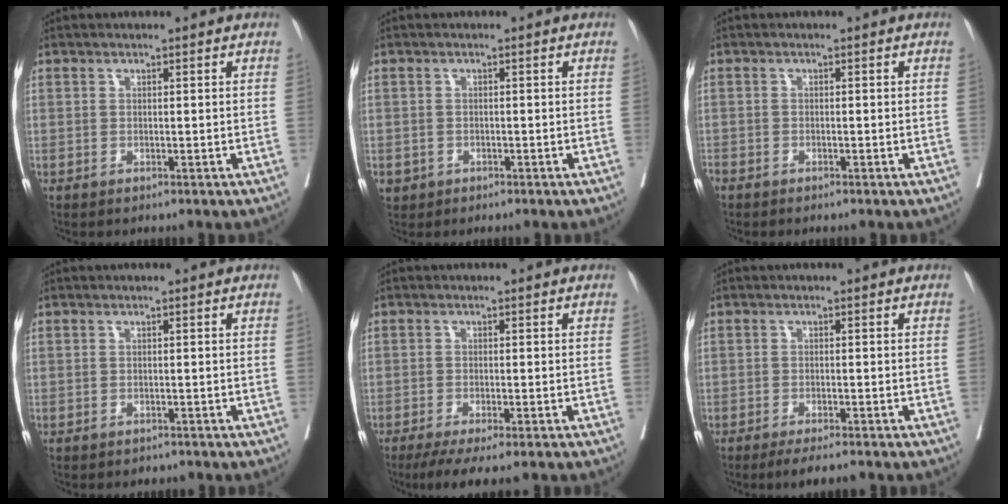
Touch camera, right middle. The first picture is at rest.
{"total": 1.8, "force": [-0.9, 1.6, 0.2], "torque": [-0.002, 0.005, -0.011]}
{"total": 1.9, "force": [-1.7, 0.4, 0.7], "torque": [-0.015, -0.003, -0.033]}
{"total": 1.2, "force": [-1.0, 0.6, 0.1], "torque": [-0.005, 0.000, -0.016]}
{"total": 5.7, "force": [-4.1, 0.6, 3.9], "torque": [-0.054, -0.014, -0.065]}
{"total": 3.8, "force": [-3.1, 0.3, 2.2], "torque": [-0.026, -0.006, -0.047]}